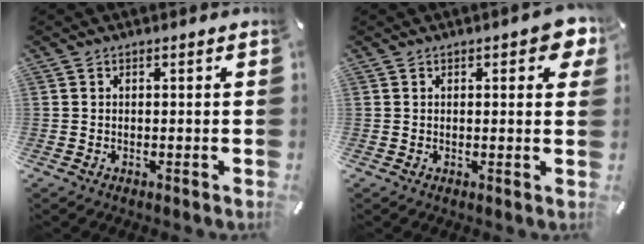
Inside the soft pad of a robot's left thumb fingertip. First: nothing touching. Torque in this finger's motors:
{"motor_torque": [2.39, 1.88, 0.89, -0.56, 0.01]}